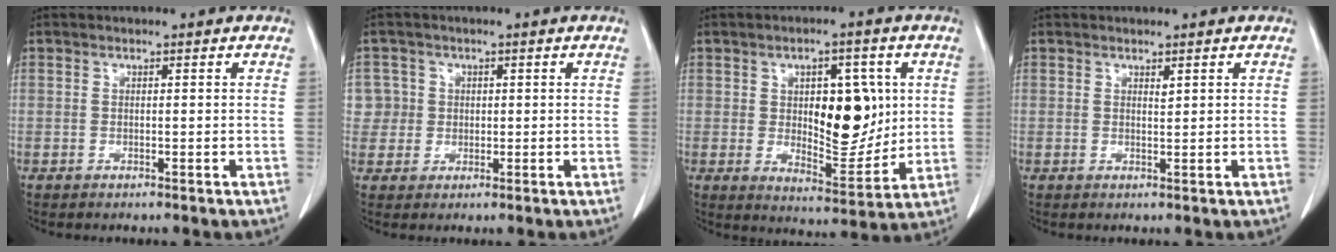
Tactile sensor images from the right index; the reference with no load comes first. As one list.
[{"total": 3.9, "force": [0.6, 3.8, -0.3], "torque": [0.023, 0.010, 0.011]}, {"total": 10.9, "force": [1.9, 4.9, 9.6], "torque": [-0.133, 0.000, 0.039]}, {"total": 0.6, "force": [0.5, 0.1, 0.4], "torque": [-0.009, -0.005, 0.008]}]